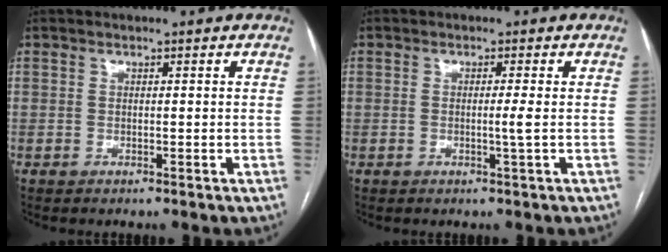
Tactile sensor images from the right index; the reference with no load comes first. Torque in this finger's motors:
{"motor_torque": [0.01, 0.05, 0.09, 0.00]}